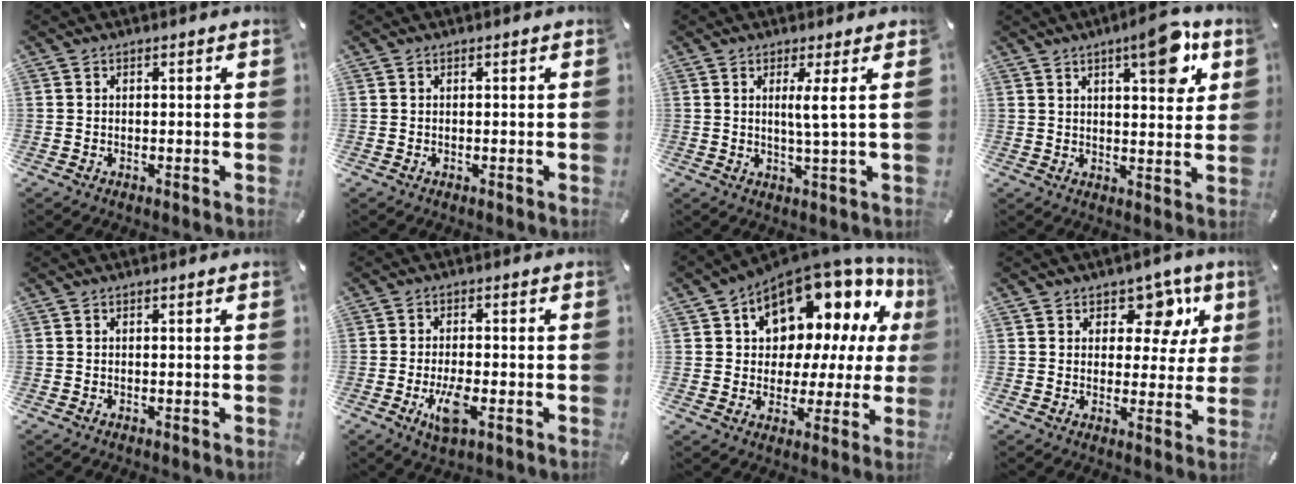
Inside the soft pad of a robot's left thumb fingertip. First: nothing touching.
{"total": 0.0}
{"total": 5.2, "force": [1.2, -0.6, 5.1], "torque": [-0.100, -0.009, 0.016]}
{"total": 12.0, "force": [6.6, 3.5, 9.4], "torque": [-0.119, -0.038, 0.101]}
{"total": 0.0}
{"total": 6.7, "force": [-2.3, 2.5, 5.7], "torque": [-0.117, -0.004, -0.038]}
{"total": 14.1, "force": [9.5, 8.3, 6.5], "torque": [-0.100, -0.090, 0.164]}
{"total": 11.0, "force": [5.4, 7.2, 6.3], "torque": [-0.073, -0.025, 0.090]}